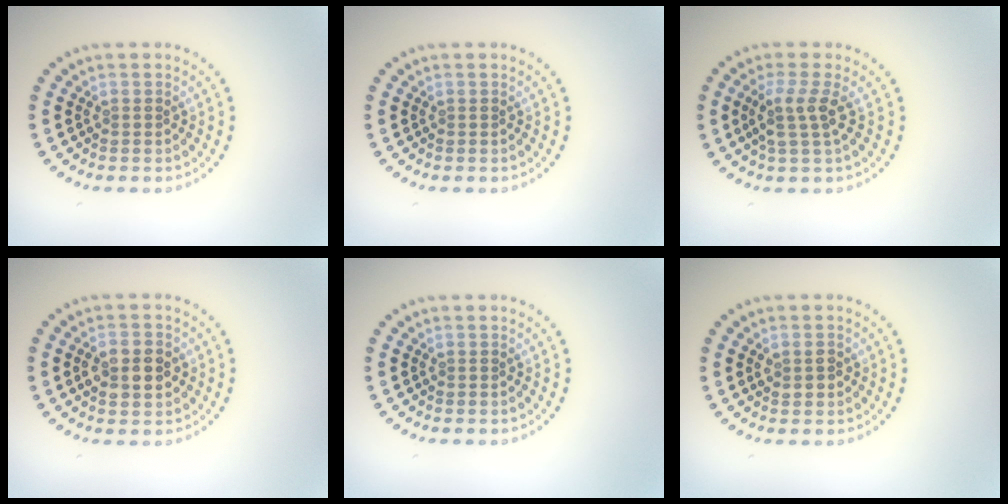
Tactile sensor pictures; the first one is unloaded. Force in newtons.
{"total": 0.0}
{"total": 2.7, "press": 2.0, "slide": 1.8}
{"total": 3.7, "press": 3.7, "slide": 0.2}
{"total": 0.0}
{"total": 1.5, "press": 1.4, "slide": 0.4}